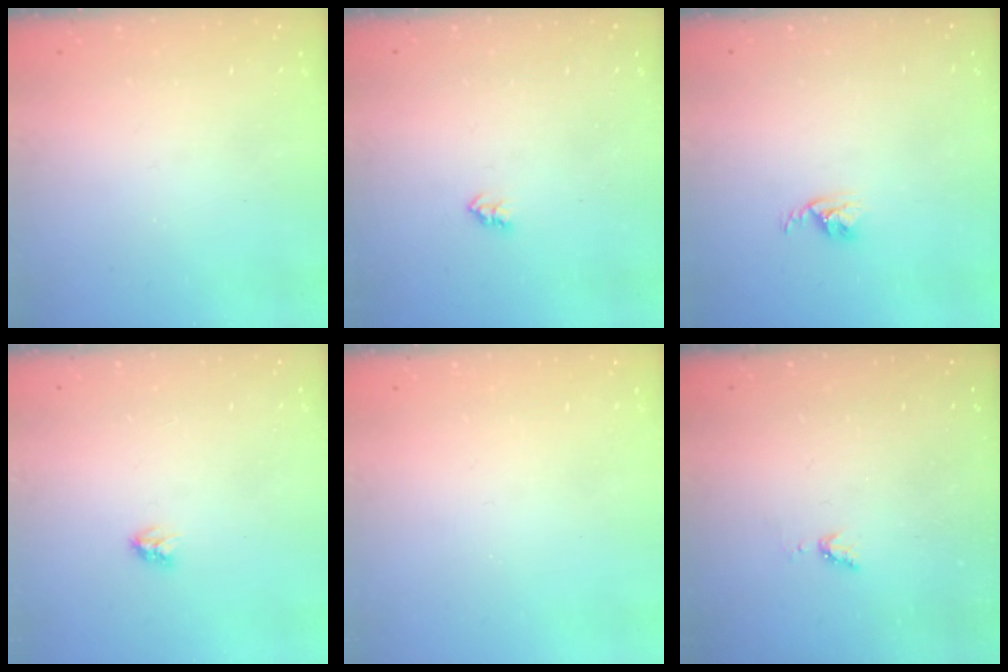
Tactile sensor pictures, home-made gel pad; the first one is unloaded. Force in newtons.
{"total": 2.3, "press": 2.2, "slide": 0.4}
{"total": 2.7, "press": 2.7, "slide": 0.4}
{"total": 2.8, "press": 2.8, "slide": 0.4}
{"total": 0.0}
{"total": 4.0, "press": 4.0, "slide": 0.5}